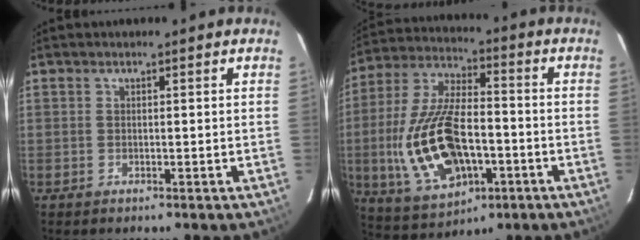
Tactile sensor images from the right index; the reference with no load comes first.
{"total": 19.9, "force": [-4.4, 10.0, 16.7], "torque": [-0.365, -0.006, -0.062]}